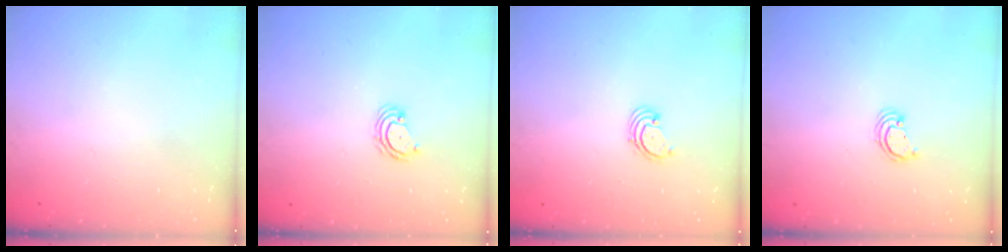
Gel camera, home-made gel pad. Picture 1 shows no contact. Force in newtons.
{"total": 4.1, "press": 4.1, "slide": 0.4}
{"total": 1.7, "press": 1.7, "slide": 0.2}
{"total": 2.2, "press": 2.2, "slide": 0.2}